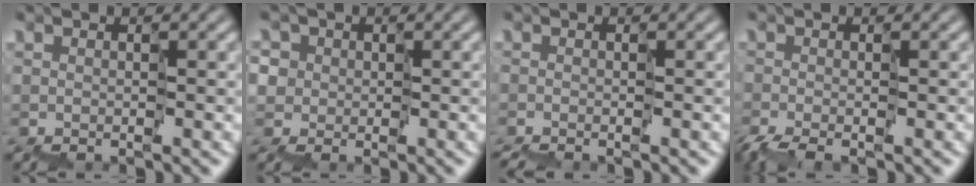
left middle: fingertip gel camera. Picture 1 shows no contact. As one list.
[{"total": 2.1, "force": [0.6, 2.0, -0.2], "torque": [0.009, 0.009, 0.005]}, {"total": 1.4, "force": [-1.3, 0.1, 0.5], "torque": [-0.004, -0.004, -0.030]}, {"total": 2.1, "force": [-1.6, 0.2, 1.3], "torque": [-0.022, -0.008, -0.035]}]